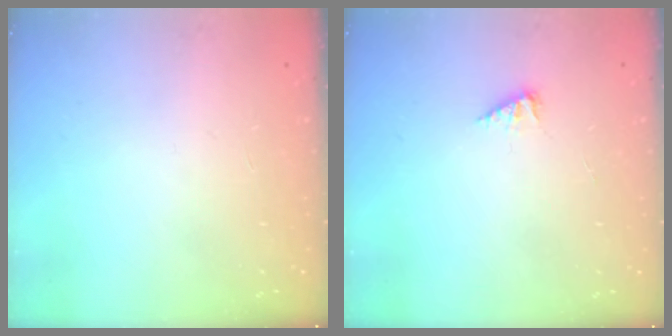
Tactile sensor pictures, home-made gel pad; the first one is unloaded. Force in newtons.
{"total": 2.2, "press": 2.2, "slide": 0.2}